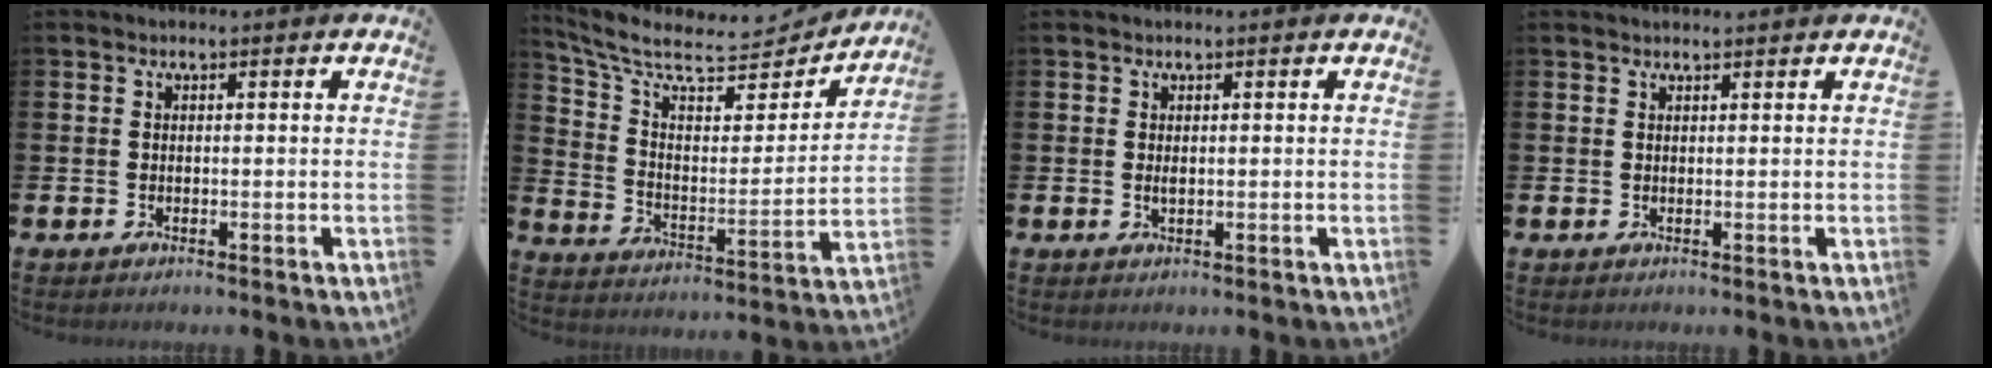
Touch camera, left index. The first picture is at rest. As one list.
[{"total": 8.9, "force": [7.8, 3.1, 3.0], "torque": [-0.094, -0.063, 0.130]}, {"total": 0.8, "force": [0.2, 0.3, 0.7], "torque": [-0.009, 0.000, 0.002]}, {"total": 0.9, "force": [0.9, -0.1, 0.0], "torque": [0.011, -0.006, 0.014]}]